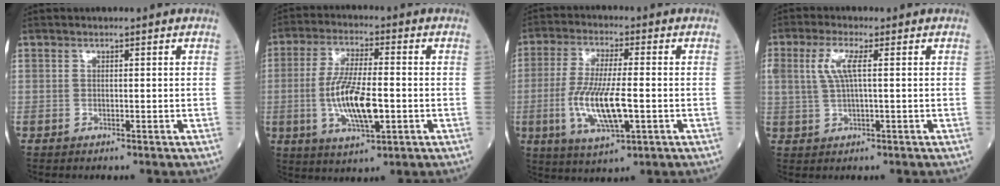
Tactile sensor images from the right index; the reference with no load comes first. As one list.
[{"total": 10.7, "force": [-1.8, 2.6, 10.3], "torque": [-0.207, -0.007, -0.030]}, {"total": 10.9, "force": [-2.3, 2.1, 10.5], "torque": [-0.214, -0.014, -0.038]}, {"total": 4.4, "force": [1.1, 0.9, 4.2], "torque": [-0.099, 0.009, 0.024]}]